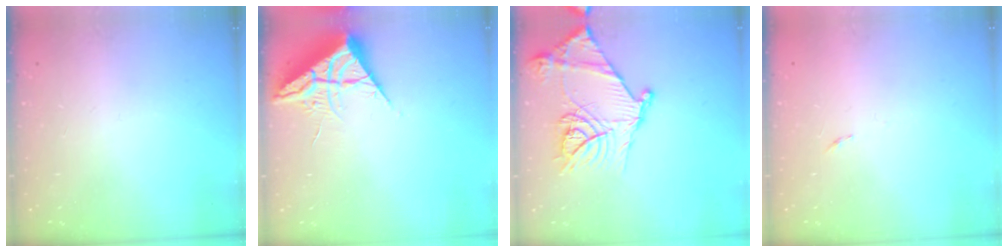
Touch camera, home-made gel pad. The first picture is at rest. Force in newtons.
{"total": 7.1, "press": 7.1, "slide": 0.4}
{"total": 18.1, "press": 18.1, "slide": 1.2}
{"total": 2.6, "press": 2.6, "slide": 0.4}